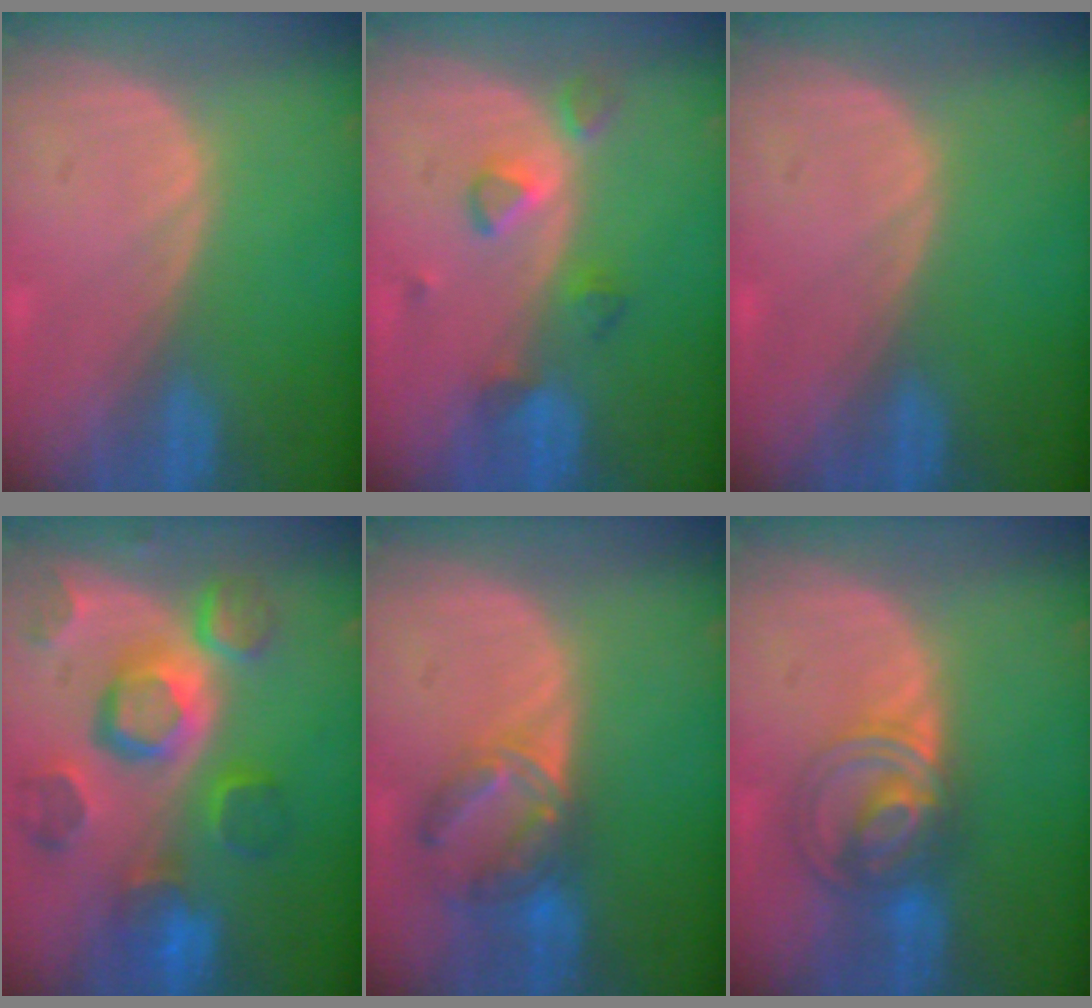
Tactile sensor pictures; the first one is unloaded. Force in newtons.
{"total": 4.1, "press": 4.0, "slide": 0.9}
{"total": 0.0}
{"total": 12.1, "press": 10.4, "slide": 6.1}
{"total": 7.1, "press": 6.2, "slide": 3.6}
{"total": 6.7, "press": 6.4, "slide": 2.0}